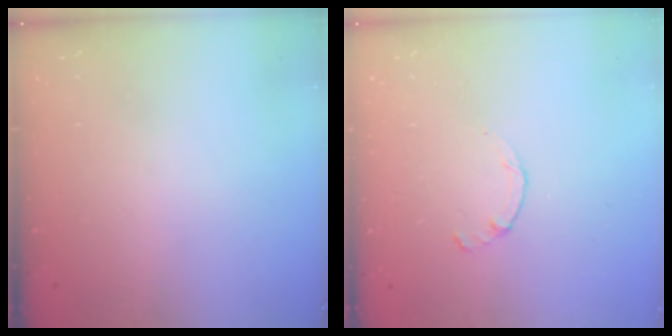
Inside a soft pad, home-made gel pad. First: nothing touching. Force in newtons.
{"total": 0.9, "press": 0.8, "slide": 0.3}